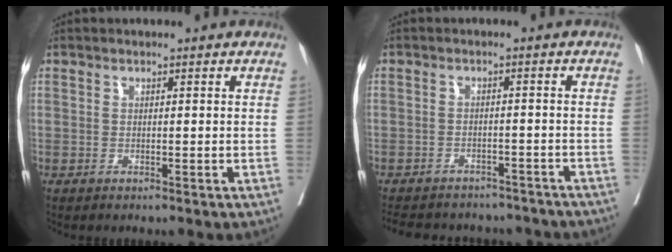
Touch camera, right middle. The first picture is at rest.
{"total": 17.5, "force": [-15.5, 6.2, 5.4], "torque": [-0.139, -0.003, -0.187]}